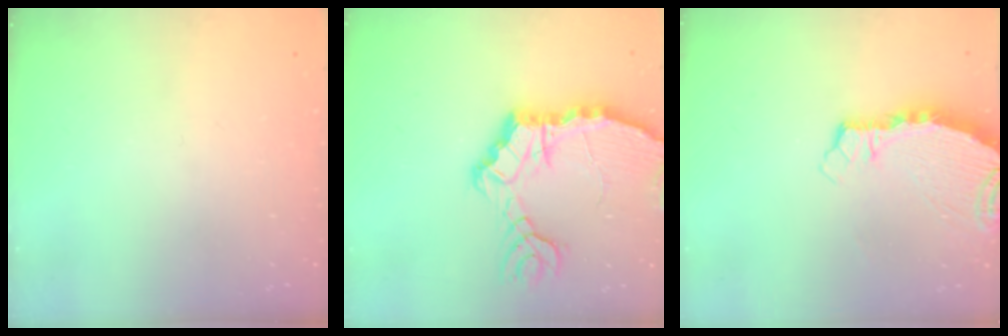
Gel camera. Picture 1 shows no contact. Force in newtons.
{"total": 10.7, "press": 10.7, "slide": 1.2}
{"total": 4.8, "press": 4.8, "slide": 0.4}